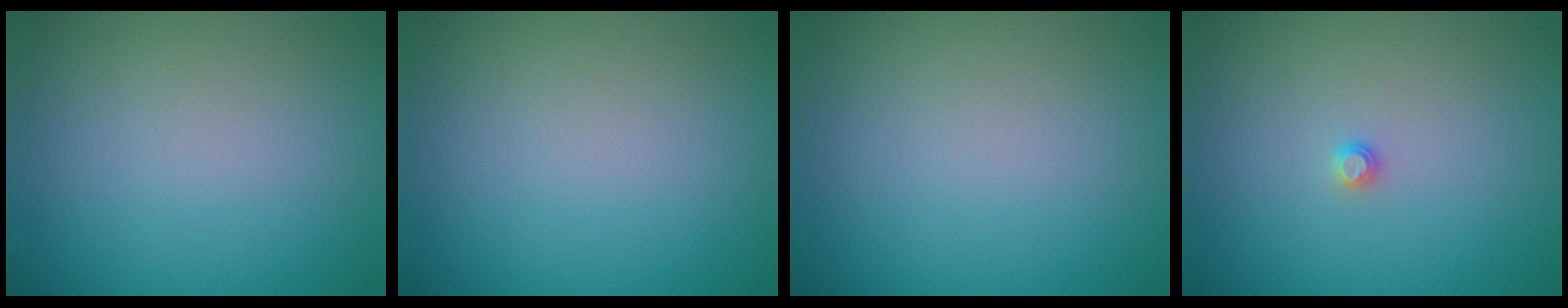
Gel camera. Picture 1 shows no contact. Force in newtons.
{"total": 0.0}
{"total": 0.0}
{"total": 0.6, "press": 0.6, "slide": 0.2}